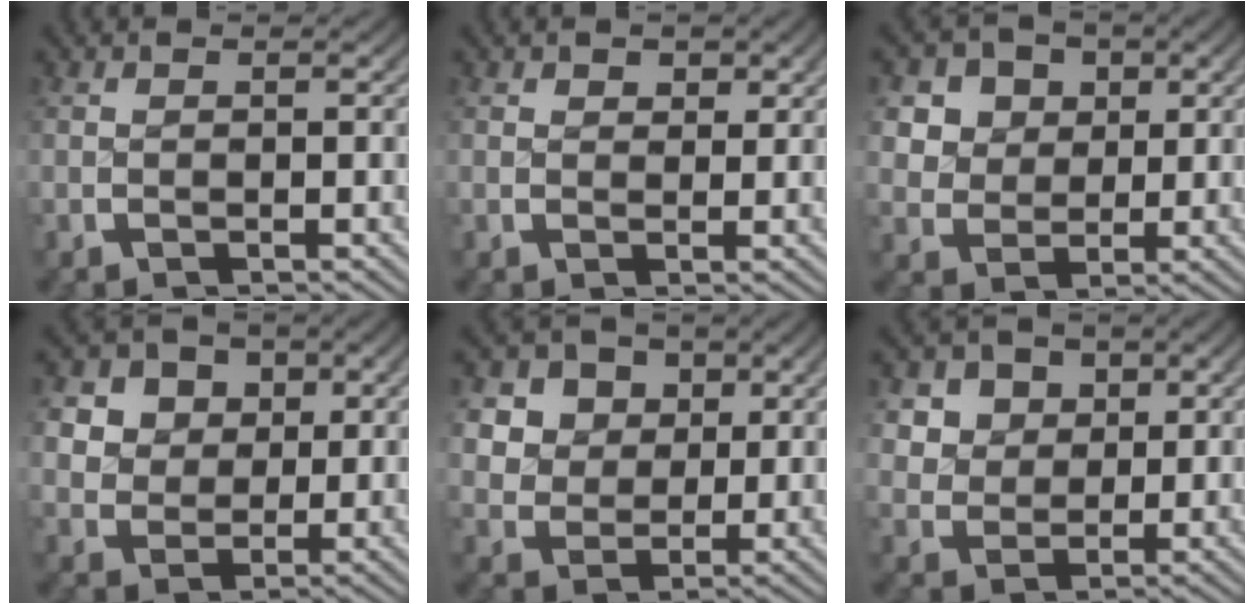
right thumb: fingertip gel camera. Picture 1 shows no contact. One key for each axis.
{"total": 1.4, "fx": 1.0, "fy": 0.8, "fz": 0.4, "tx": 0.002, "ty": -0.005, "tz": 0.021}
{"total": 6.9, "fx": 1.5, "fy": 5.9, "fz": 3.2, "tx": -0.071, "ty": -0.021, "tz": 0.029}
{"total": 6.6, "fx": 1.1, "fy": 5.7, "fz": 3.1, "tx": -0.064, "ty": -0.019, "tz": 0.024}
{"total": 7.6, "fx": 1.5, "fy": 6.6, "fz": 3.6, "tx": -0.078, "ty": -0.020, "tz": 0.026}
{"total": 5.7, "fx": 1.5, "fy": 4.8, "fz": 2.7, "tx": -0.057, "ty": -0.017, "tz": 0.032}